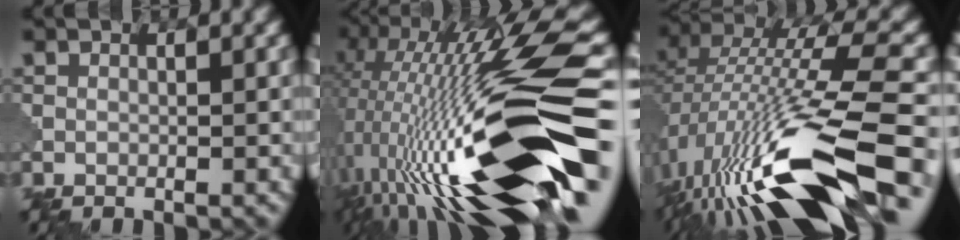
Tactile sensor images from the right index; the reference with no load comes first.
{"total": 18.6, "force": [-3.4, 4.4, 17.7], "torque": [-0.326, 0.030, -0.066]}
{"total": 15.9, "force": [-5.8, 4.5, 14.1], "torque": [-0.279, 0.025, -0.102]}